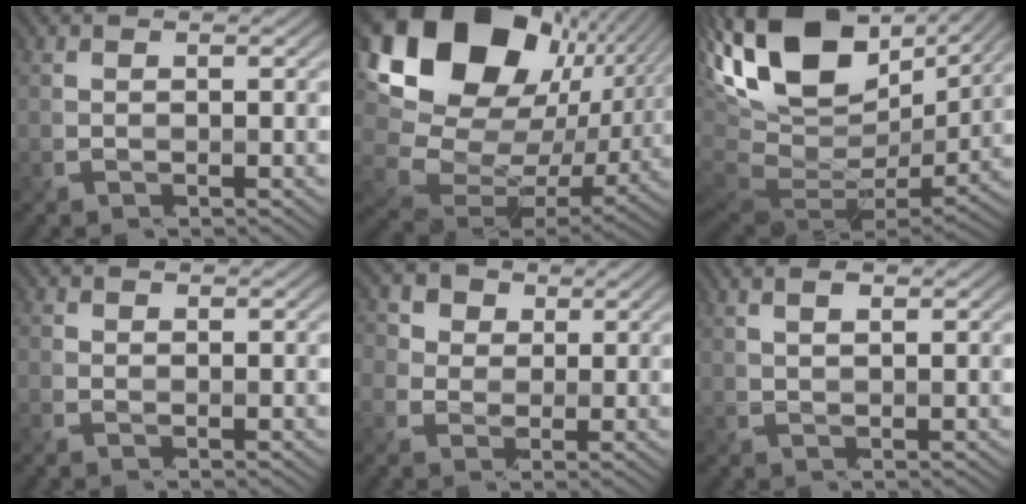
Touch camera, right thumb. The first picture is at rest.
{"total": 19.0, "force": [6.4, 13.3, 12.0], "torque": [-0.254, -0.012, 0.149]}
{"total": 20.2, "force": [7.7, 10.9, 15.2], "torque": [-0.326, 0.015, 0.147]}
{"total": 0.8, "force": [-0.3, 0.8, 0.2], "torque": [0.000, 0.004, -0.012]}
{"total": 8.7, "force": [3.6, 6.7, 4.2], "torque": [-0.129, 0.033, 0.052]}
{"total": 2.0, "force": [0.9, 0.3, 1.7], "torque": [-0.038, 0.008, 0.023]}